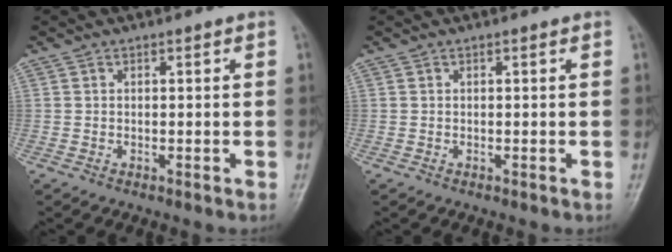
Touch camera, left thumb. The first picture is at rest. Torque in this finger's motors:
{"motor_torque": [-0.01, 0.01, 0.00, -0.04, 0.00]}